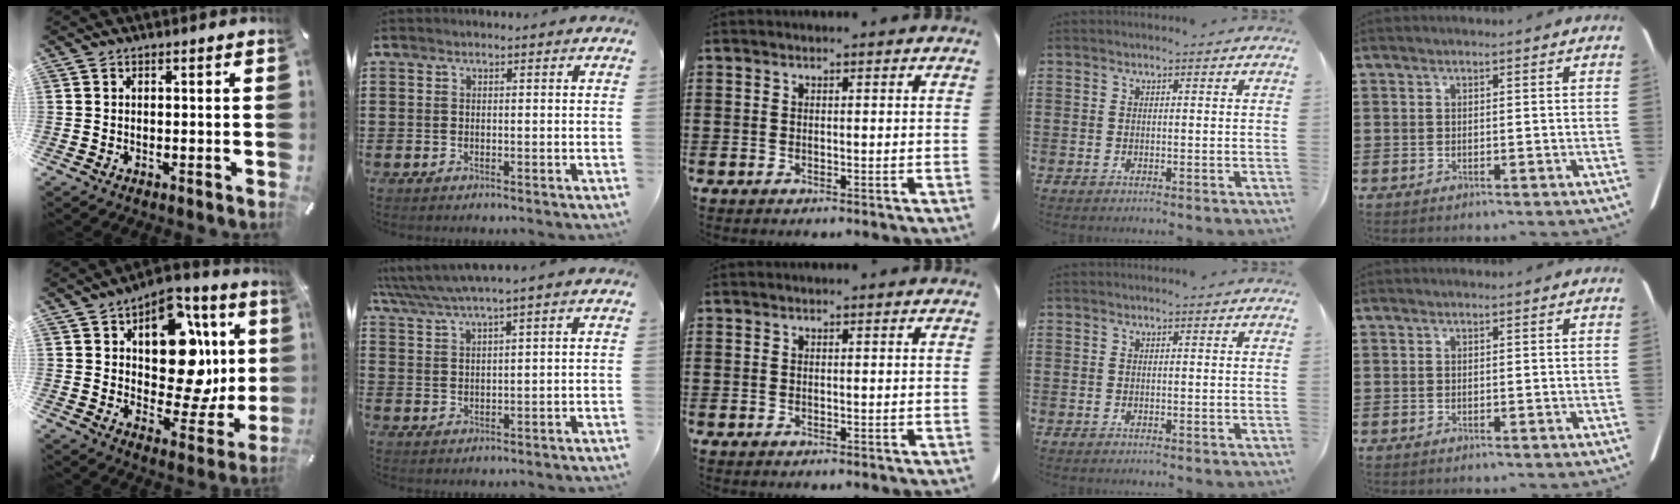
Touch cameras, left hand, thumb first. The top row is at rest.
{"thumb": {"total": 18.2, "force": [5.5, 11.6, 12.9], "torque": [-0.163, -0.041, 0.096]}, "index": {"total": 3.1, "force": [2.3, -0.3, 2.1], "torque": [-0.057, -0.010, 0.035]}}